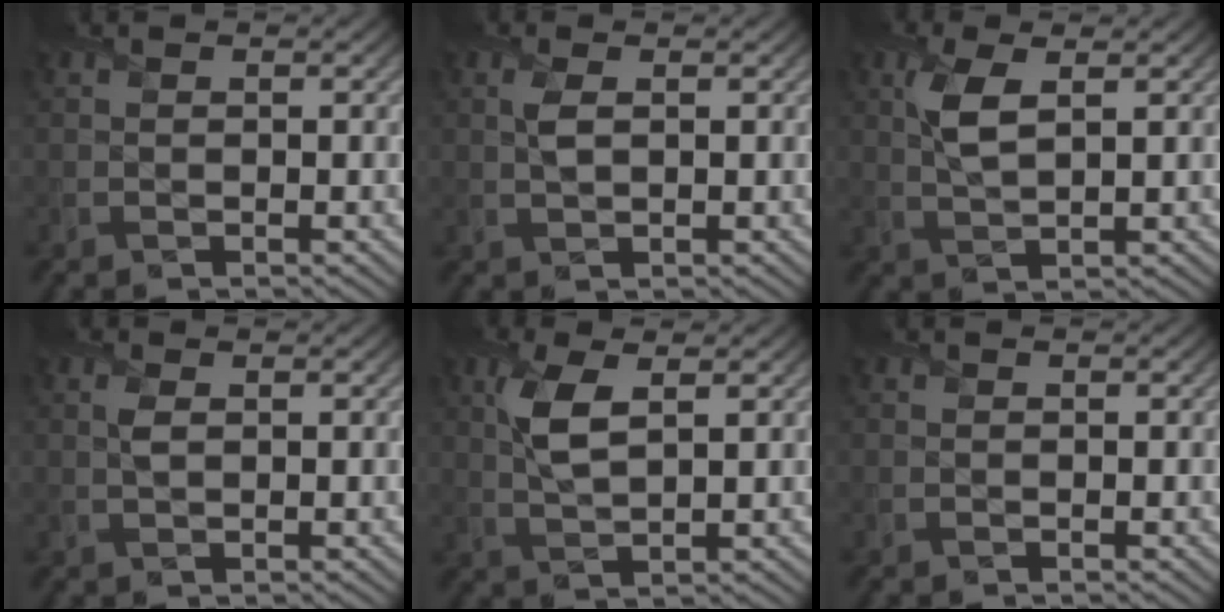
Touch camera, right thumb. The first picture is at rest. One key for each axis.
{"total": 2.0, "fx": 0.5, "fy": 0.8, "fz": 1.7, "tx": -0.046, "ty": 0.002, "tz": 0.009}
{"total": 4.4, "fx": 1.6, "fy": 1.6, "fz": 3.8, "tx": -0.094, "ty": 0.003, "tz": 0.029}
{"total": 1.5, "fx": 0.5, "fy": 0.7, "fz": 1.2, "tx": -0.032, "ty": 0.001, "tz": 0.007}
{"total": 5.1, "fx": 1.7, "fy": 2.0, "fz": 4.4, "tx": -0.107, "ty": 0.002, "tz": 0.033}
{"total": 0.0}